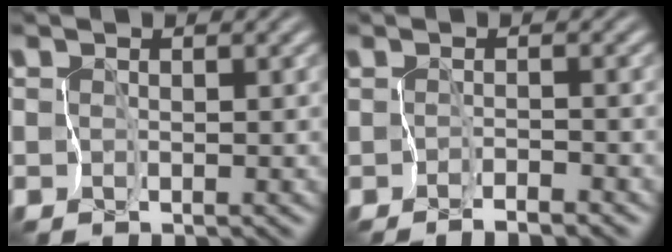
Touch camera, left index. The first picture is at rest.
{"total": 1.5, "force": [-1.0, -1.1, -0.1], "torque": [-0.009, 0.004, -0.021]}